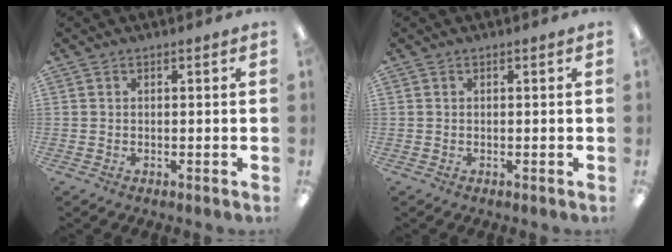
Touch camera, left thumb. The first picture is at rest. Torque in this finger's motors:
{"motor_torque": [-0.01, 0.00, -0.02, 0.00, 0.00]}